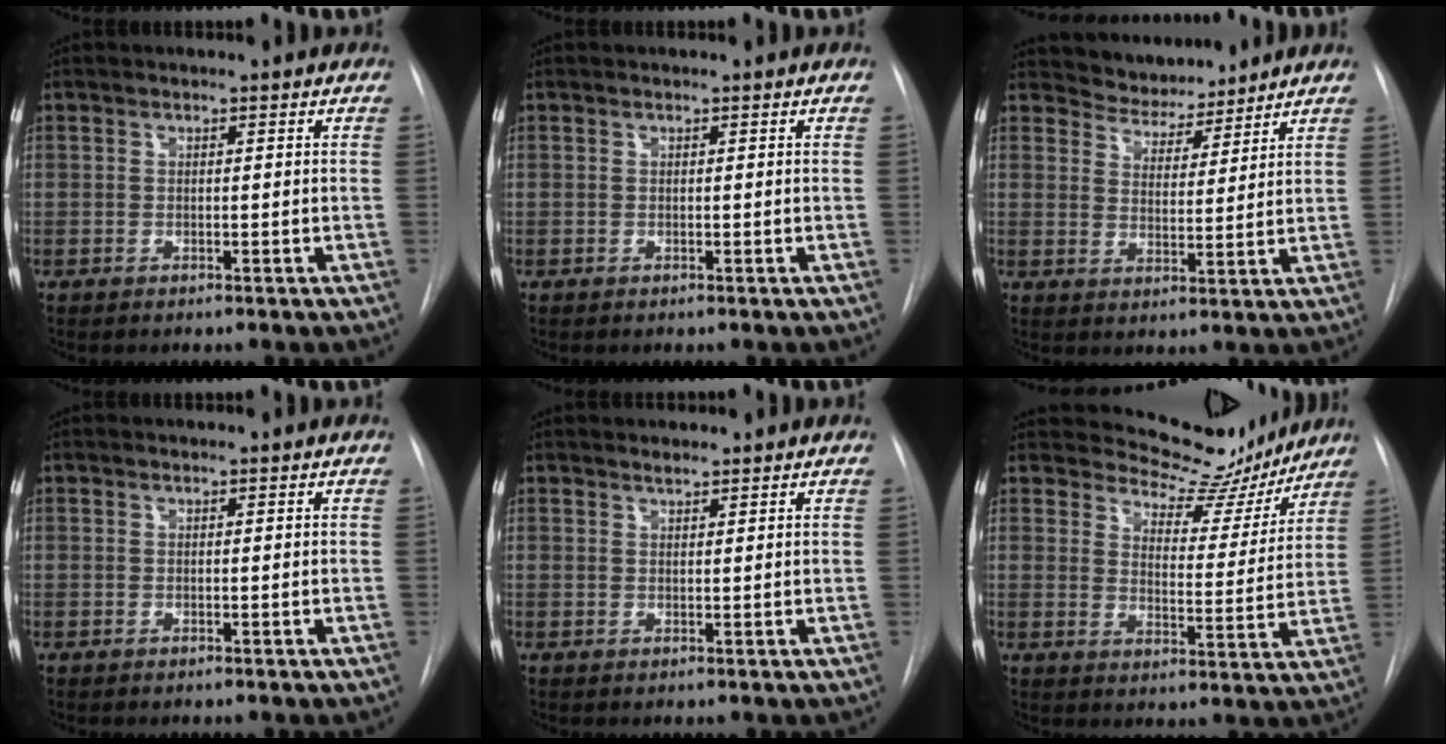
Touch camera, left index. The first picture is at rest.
{"total": 0.0}
{"total": 6.4, "force": [6.1, 1.9, 0.2], "torque": [-0.004, -0.001, 0.100]}
{"total": 0.0}
{"total": 0.9, "force": [0.9, 0.1, 0.0], "torque": [-0.010, 0.000, 0.018]}
{"total": 10.9, "force": [10.2, 3.5, 1.6], "torque": [-0.016, -0.026, 0.129]}